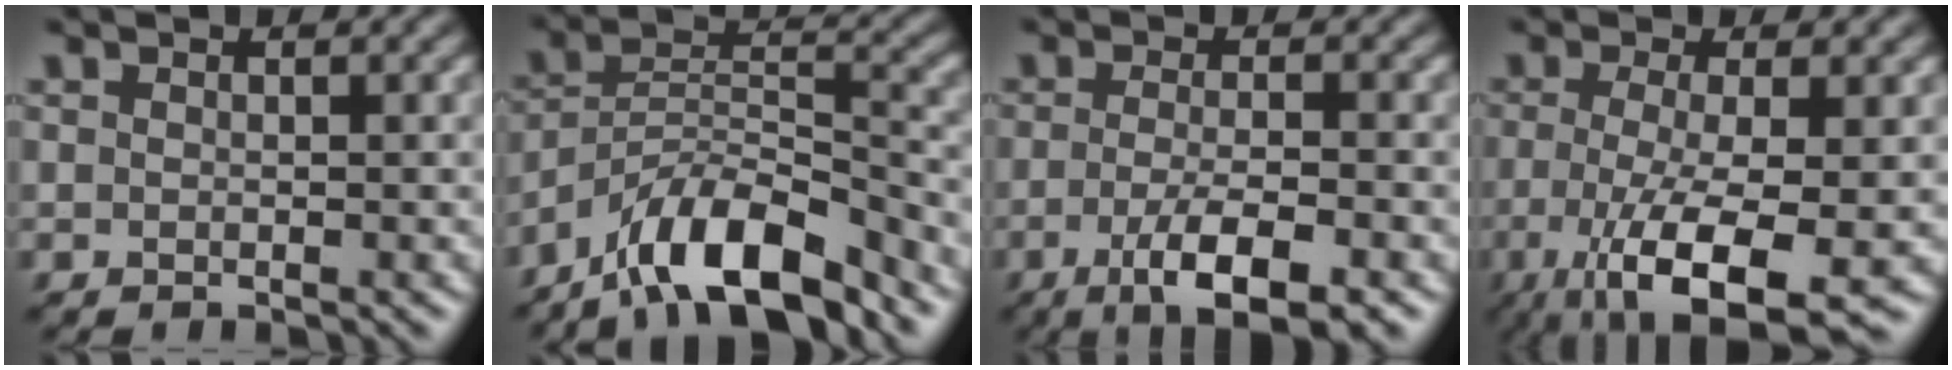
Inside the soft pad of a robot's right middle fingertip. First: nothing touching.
{"total": 9.7, "force": [-7.3, 2.8, 5.8], "torque": [-0.091, 0.007, -0.141]}
{"total": 5.3, "force": [-2.5, 1.3, 4.5], "torque": [-0.078, -0.005, -0.044]}
{"total": 9.0, "force": [-3.5, 2.5, 7.8], "torque": [-0.141, -0.019, -0.058]}